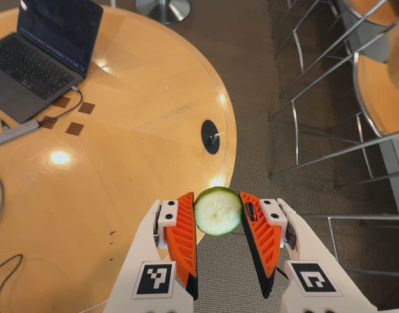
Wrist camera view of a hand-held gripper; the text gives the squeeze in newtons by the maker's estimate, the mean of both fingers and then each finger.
{"total": 9.5, "left": 9.9, "right": 9.2}